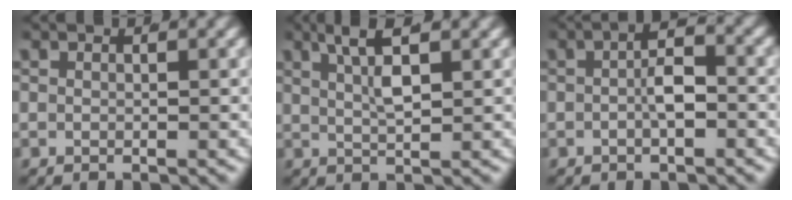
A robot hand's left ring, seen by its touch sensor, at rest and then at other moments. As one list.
[{"total": 4.5, "force": [2.7, 0.6, 3.6], "torque": [-0.060, 0.002, 0.051]}, {"total": 2.7, "force": [-0.7, 0.7, 2.5], "torque": [-0.033, 0.001, -0.013]}]